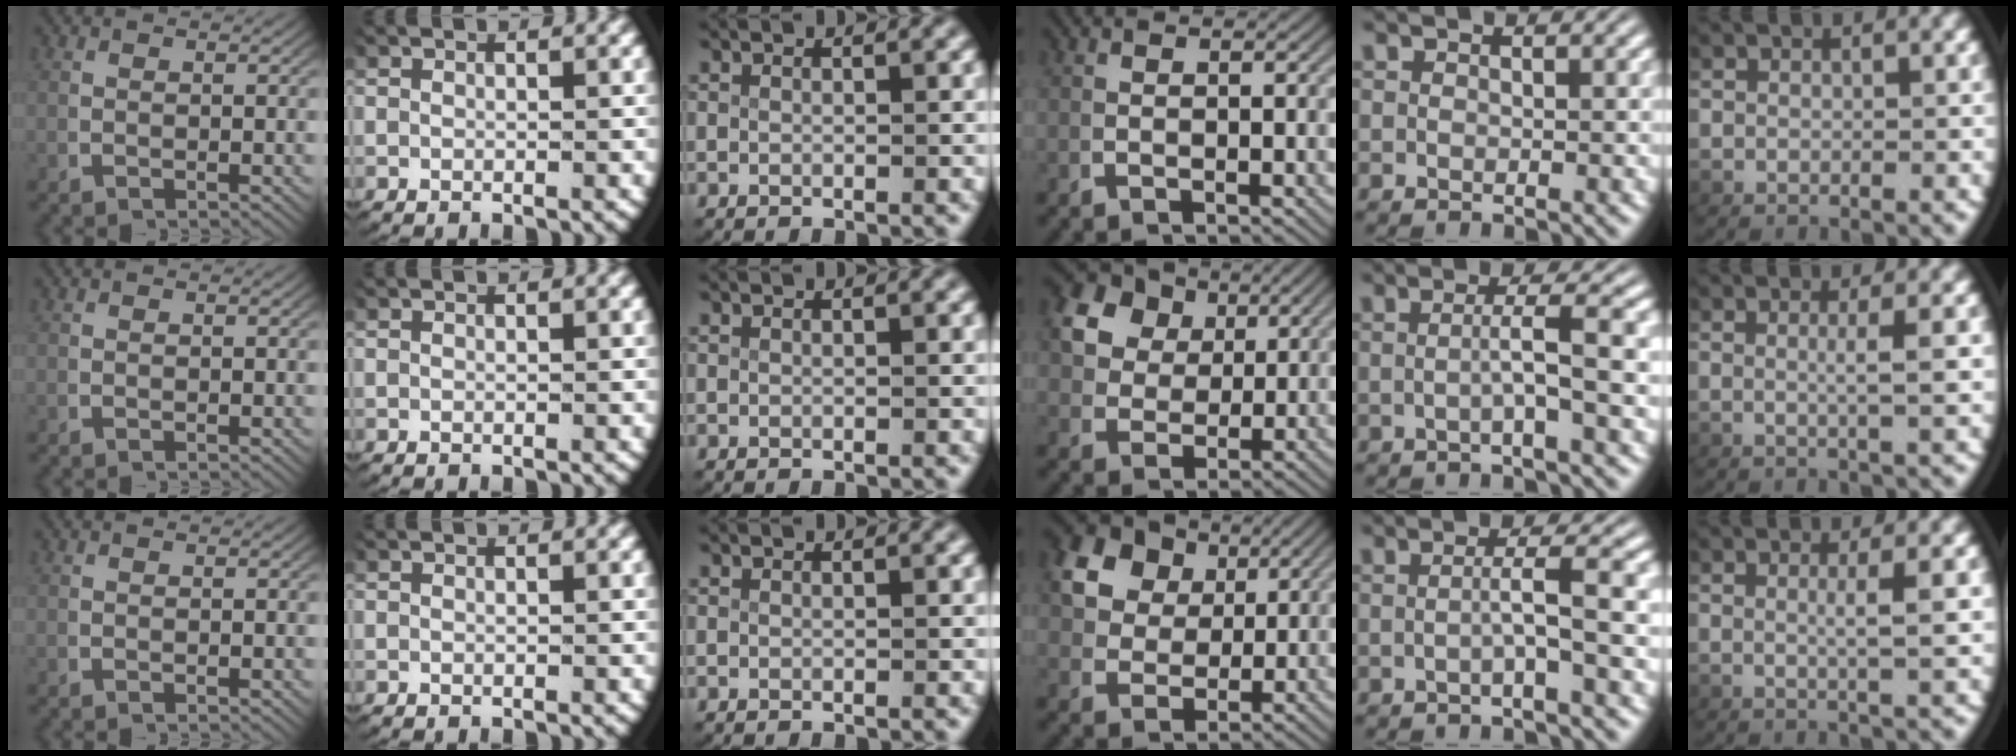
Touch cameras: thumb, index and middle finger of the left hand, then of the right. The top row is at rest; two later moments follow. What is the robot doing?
{"motion": "lift_and_place", "object": "card"}